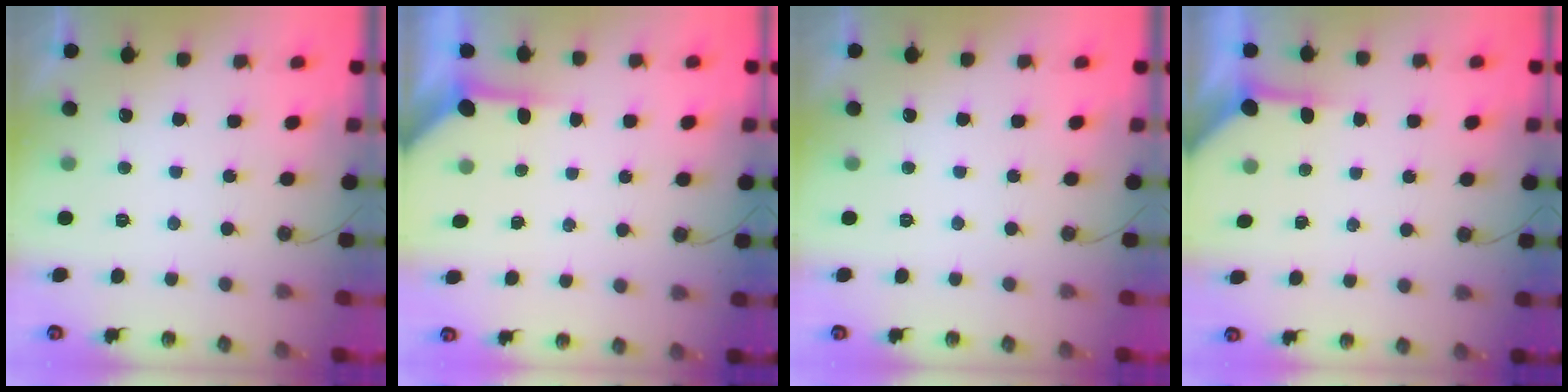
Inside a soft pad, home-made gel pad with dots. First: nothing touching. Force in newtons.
{"total": 3.9, "press": 3.9, "slide": 0.4}
{"total": 0.0}
{"total": 3.9, "press": 3.8, "slide": 0.4}